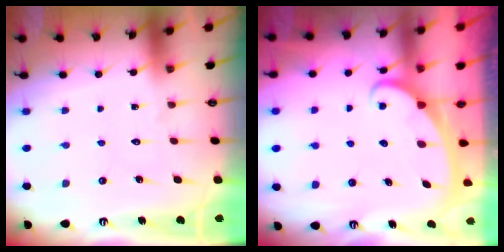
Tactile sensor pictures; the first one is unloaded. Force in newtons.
{"total": 2.5, "press": 2.5, "slide": 0.3}